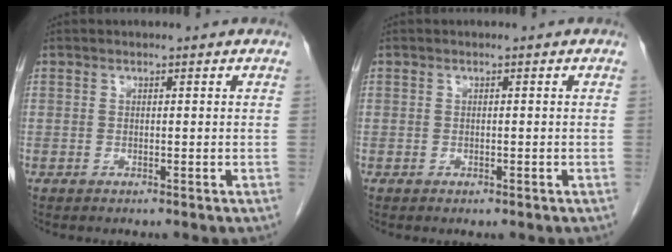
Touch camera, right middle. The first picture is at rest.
{"total": 0.6, "force": [-0.3, 0.4, 0.3], "torque": [-0.005, 0.000, -0.003]}